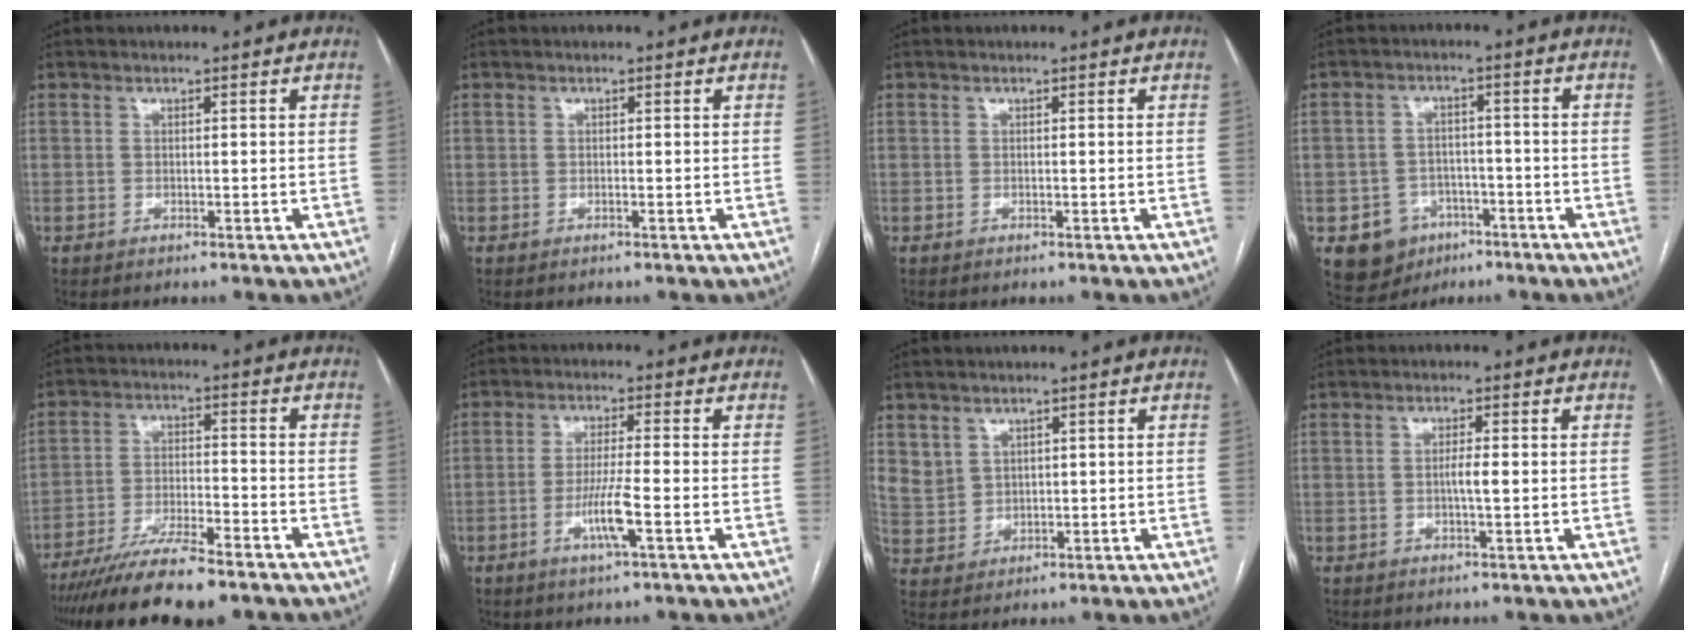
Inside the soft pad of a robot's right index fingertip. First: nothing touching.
{"total": 0.0}
{"total": 0.0}
{"total": 7.8, "force": [-3.6, 6.6, 2.0], "torque": [-0.041, 0.010, -0.044]}
{"total": 13.8, "force": [-11.1, 1.9, 8.0], "torque": [-0.141, -0.027, -0.185]}
{"total": 5.7, "force": [-2.1, -0.3, 5.3], "torque": [-0.100, -0.010, -0.040]}
{"total": 4.4, "force": [2.5, 3.5, 0.9], "torque": [-0.020, 0.004, 0.063]}
{"total": 2.1, "force": [-0.1, 0.1, 2.1], "torque": [-0.041, 0.000, -0.002]}